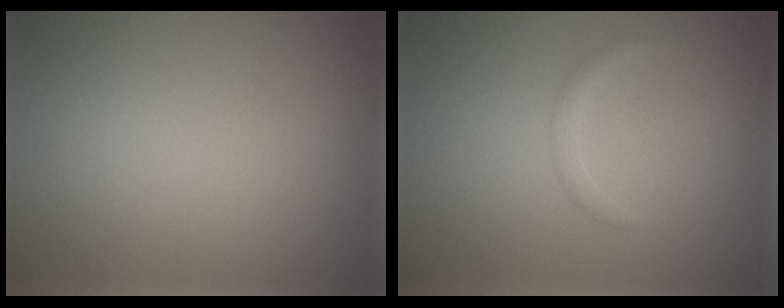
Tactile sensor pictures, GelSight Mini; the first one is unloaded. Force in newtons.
{"total": 0.8, "press": 0.8, "slide": 0.1}